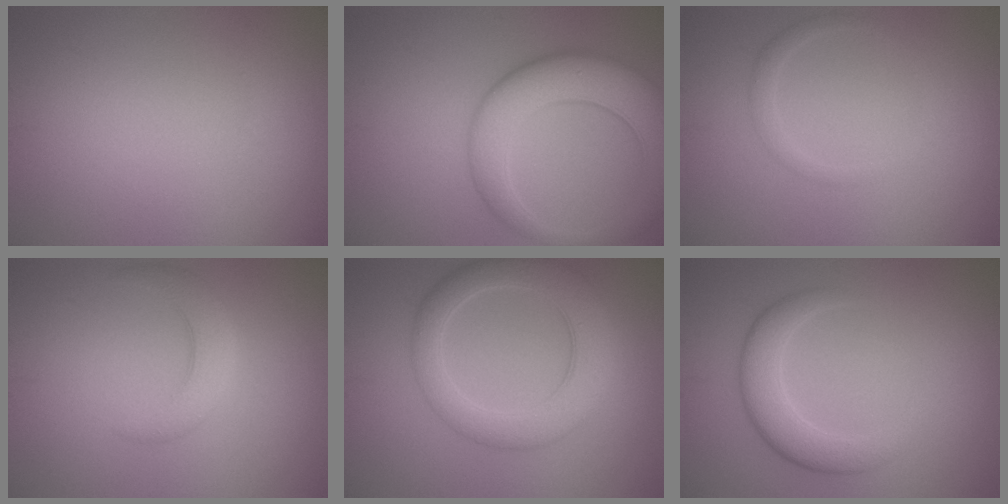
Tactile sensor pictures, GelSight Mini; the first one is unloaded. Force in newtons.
{"total": 7.6, "press": 7.6, "slide": 0.4}
{"total": 1.3, "press": 1.3, "slide": 0.0}
{"total": 2.9, "press": 2.9, "slide": 0.1}
{"total": 5.6, "press": 5.6, "slide": 0.1}
{"total": 3.1, "press": 3.1, "slide": 0.2}